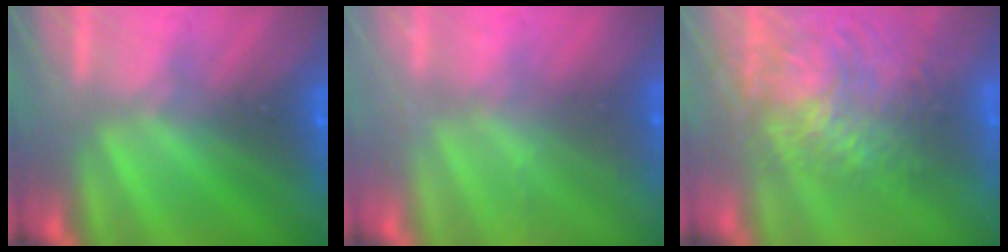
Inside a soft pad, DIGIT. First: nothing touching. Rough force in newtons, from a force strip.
{"total": 2.4}
{"total": 7.5}